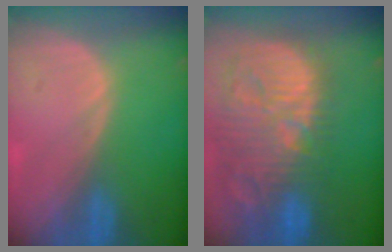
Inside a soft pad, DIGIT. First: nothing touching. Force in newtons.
{"total": 14.8, "press": 12.8, "slide": 7.3}